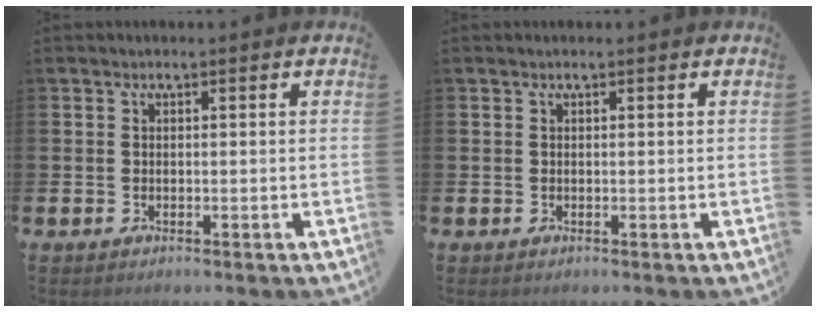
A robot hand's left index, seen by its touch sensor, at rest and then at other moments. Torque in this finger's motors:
{"motor_torque": [-0.01, 0.08, -0.28, 0.00]}